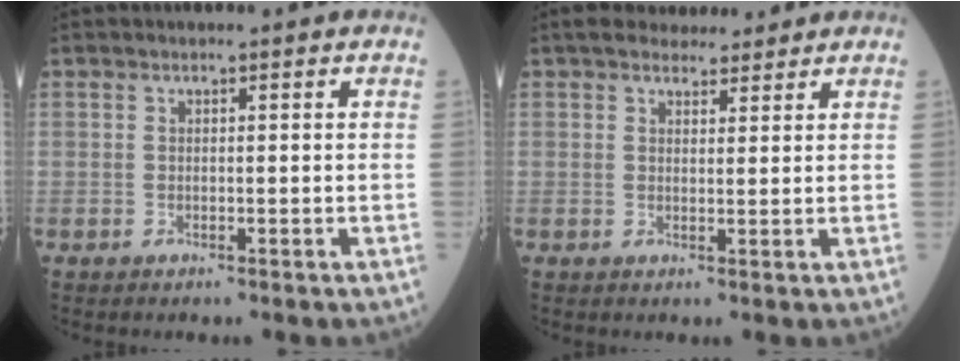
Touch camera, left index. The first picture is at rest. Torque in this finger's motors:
{"motor_torque": [0.39, -0.33, 0.01, 0.00]}